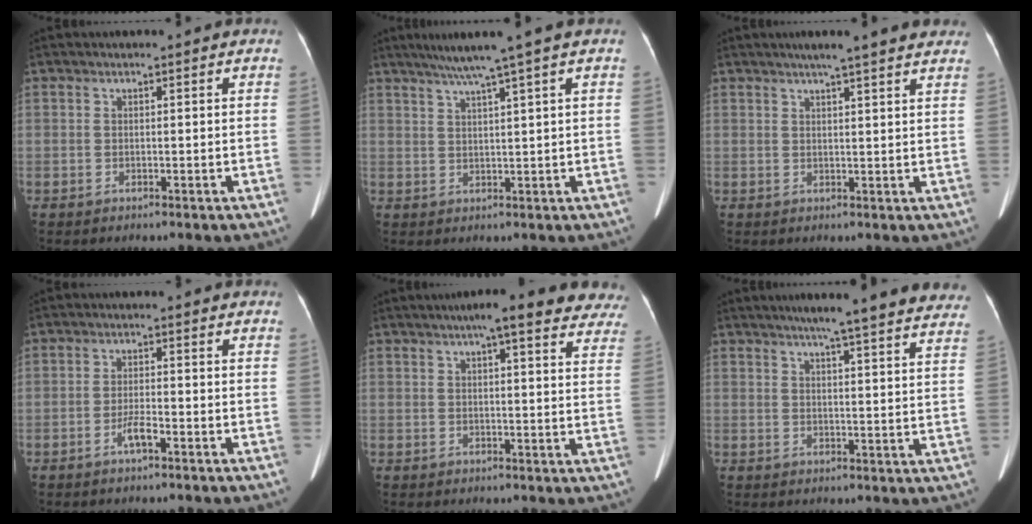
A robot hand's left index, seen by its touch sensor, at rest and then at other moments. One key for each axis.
{"total": 5.5, "fx": 3.9, "fy": -1.7, "fz": 3.6, "tx": -0.059, "ty": 0.011, "tz": 0.068}
{"total": 9.7, "fx": 8.0, "fy": 0.5, "fz": 5.5, "tx": -0.071, "ty": 0.022, "tz": 0.085}
{"total": 2.8, "fx": -1.6, "fy": 0.4, "fz": 2.2, "tx": -0.042, "ty": 0.000, "tz": -0.033}
{"total": 15.0, "fx": 12.1, "fy": 3.0, "fz": 8.4, "tx": -0.092, "ty": 0.023, "tz": 0.132}
{"total": 20.0, "fx": 17.4, "fy": 1.1, "fz": 9.8, "tx": -0.129, "ty": -0.010, "tz": 0.201}